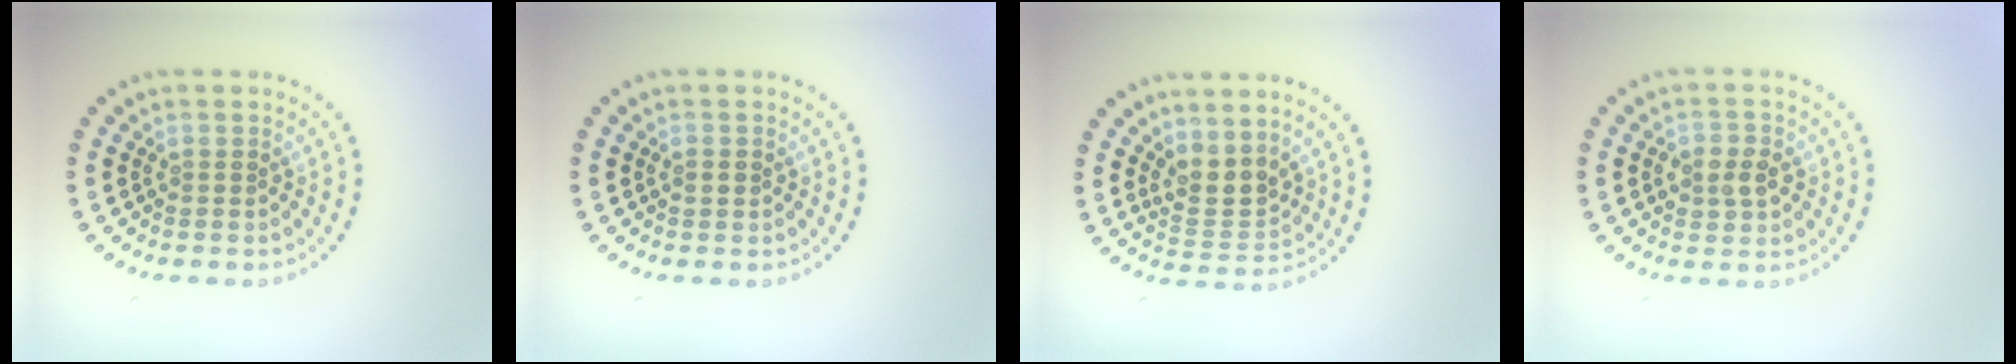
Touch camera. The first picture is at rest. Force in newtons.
{"total": 1.2, "press": 1.2, "slide": 0.1}
{"total": 2.9, "press": 2.4, "slide": 1.6}
{"total": 2.4, "press": 2.4, "slide": 0.2}